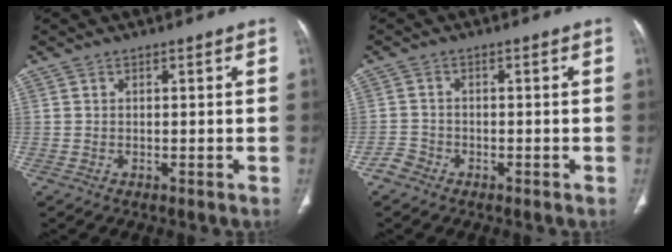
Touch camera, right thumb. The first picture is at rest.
{"total": 2.3, "force": [-1.7, 1.5, 0.4], "torque": [-0.007, 0.009, -0.036]}